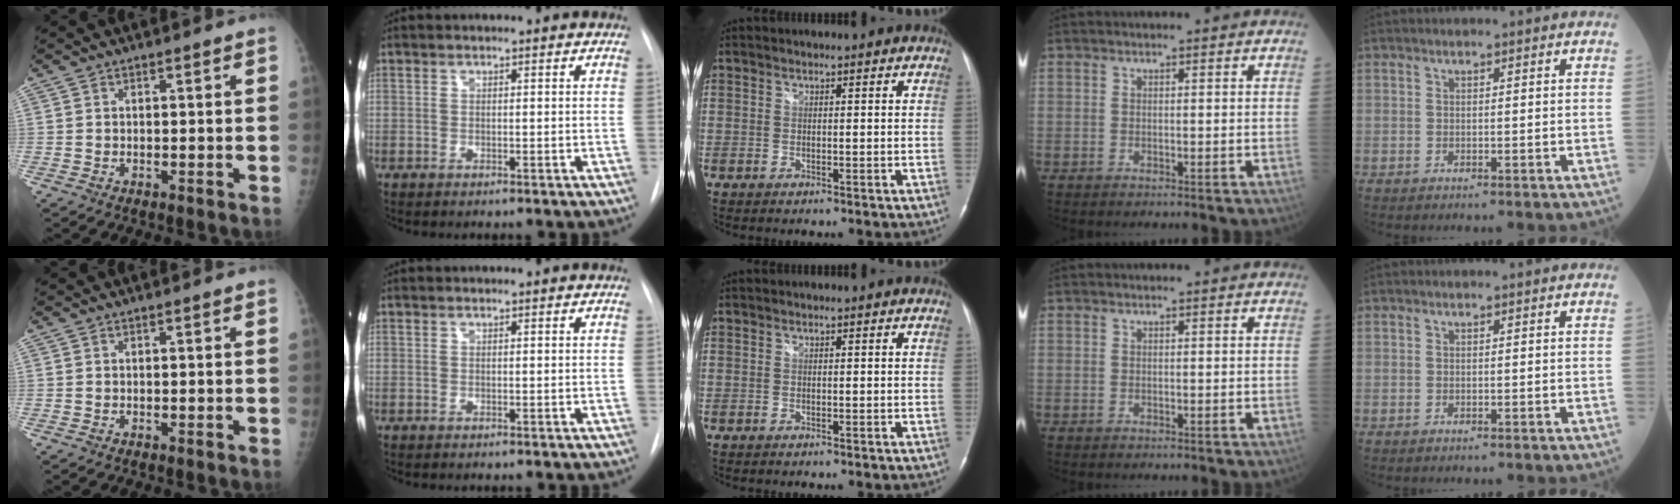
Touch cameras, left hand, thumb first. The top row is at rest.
{}